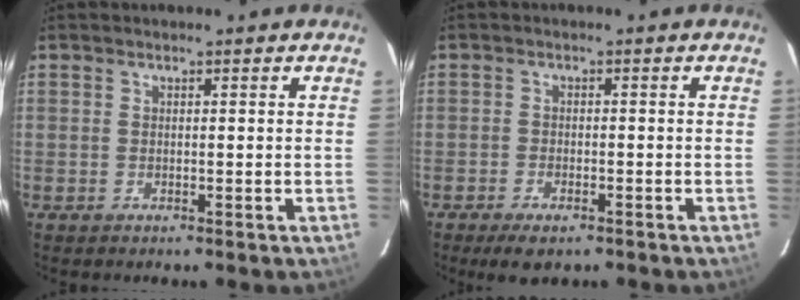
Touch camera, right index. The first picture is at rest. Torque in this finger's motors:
{"motor_torque": [0.43, -0.35, -0.01, 0.01]}